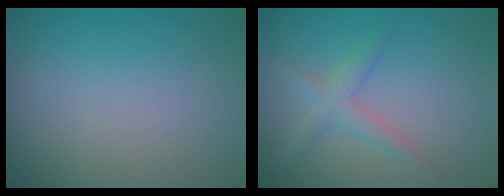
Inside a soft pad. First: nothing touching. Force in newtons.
{"total": 2.1, "press": 2.1, "slide": 0.1}